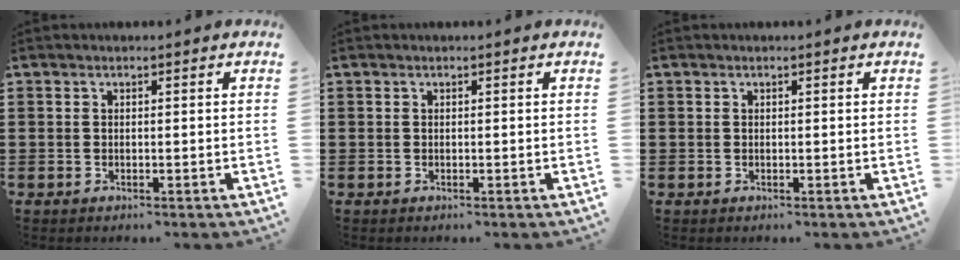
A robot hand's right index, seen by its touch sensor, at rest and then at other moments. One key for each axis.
{"total": 0.0}
{"total": 0.5, "fx": 0.1, "fy": 0.5, "fz": 0.0, "tx": -0.001, "ty": 0.005, "tz": 0.001}